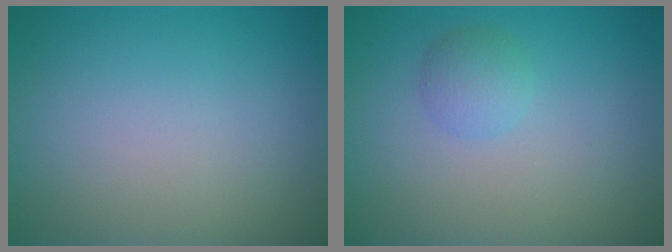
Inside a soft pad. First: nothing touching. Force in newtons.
{"total": 1.7, "press": 1.7, "slide": 0.1}